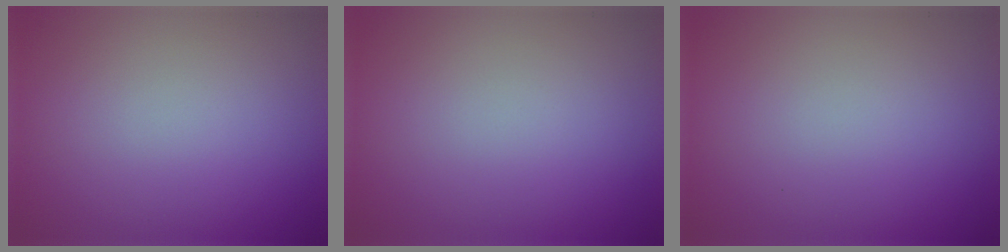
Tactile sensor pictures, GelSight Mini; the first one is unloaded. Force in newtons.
{"total": 0.0}
{"total": 0.0}